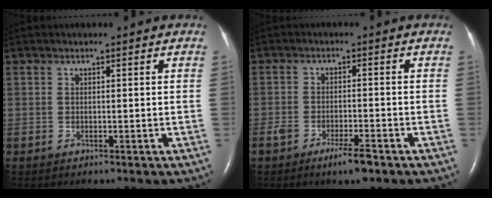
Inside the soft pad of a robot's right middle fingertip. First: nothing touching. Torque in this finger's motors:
{"motor_torque": [0.26, -0.24, 0.08, 0.05]}